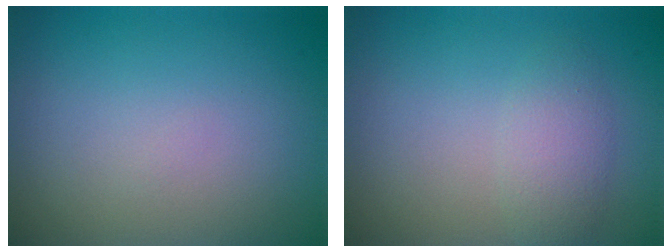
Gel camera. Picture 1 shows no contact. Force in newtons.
{"total": 2.2, "press": 2.2, "slide": 0.1}